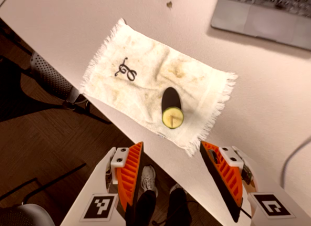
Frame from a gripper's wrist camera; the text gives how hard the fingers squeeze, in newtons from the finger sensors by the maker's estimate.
{"total": 0.0}